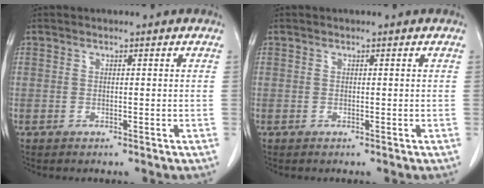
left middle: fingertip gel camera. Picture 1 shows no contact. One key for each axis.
{"total": 0.0}